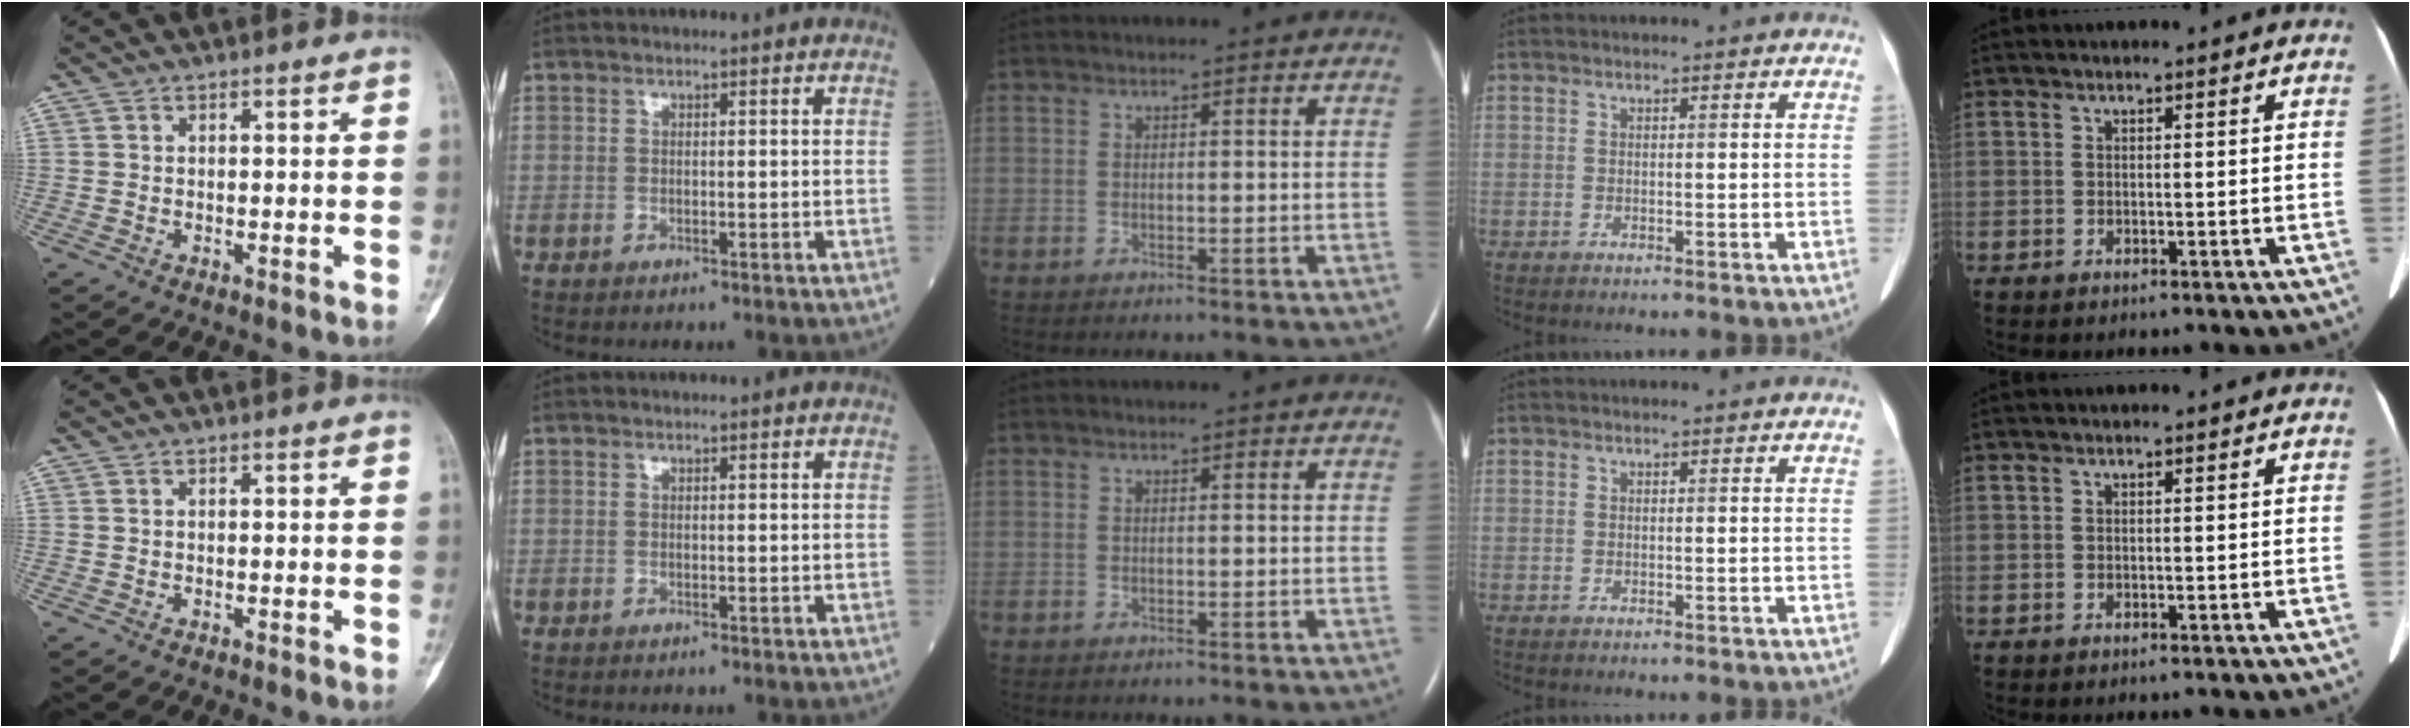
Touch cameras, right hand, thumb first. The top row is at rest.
{}